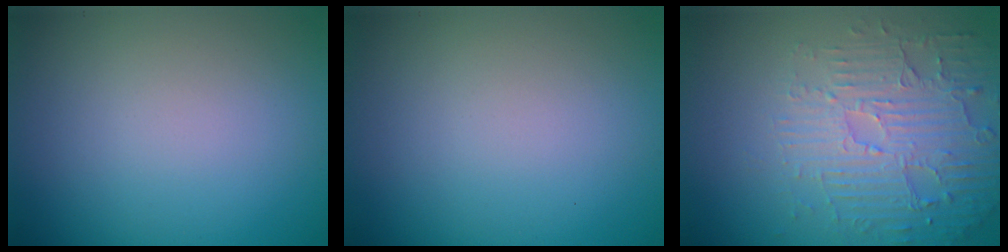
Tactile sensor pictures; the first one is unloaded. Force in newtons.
{"total": 0.0}
{"total": 5.3, "press": 3.8, "slide": 3.7}